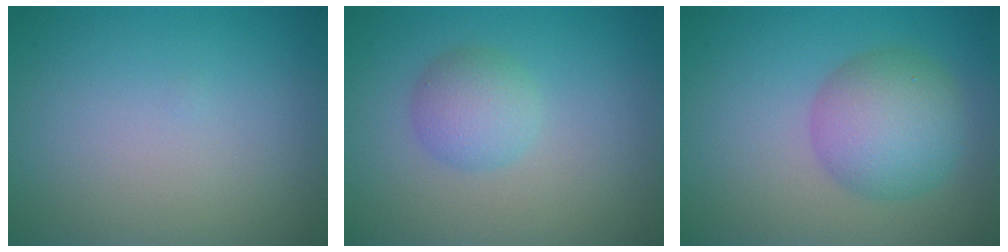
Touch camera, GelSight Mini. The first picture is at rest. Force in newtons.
{"total": 2.7, "press": 2.7, "slide": 0.1}
{"total": 5.6, "press": 5.6, "slide": 0.1}